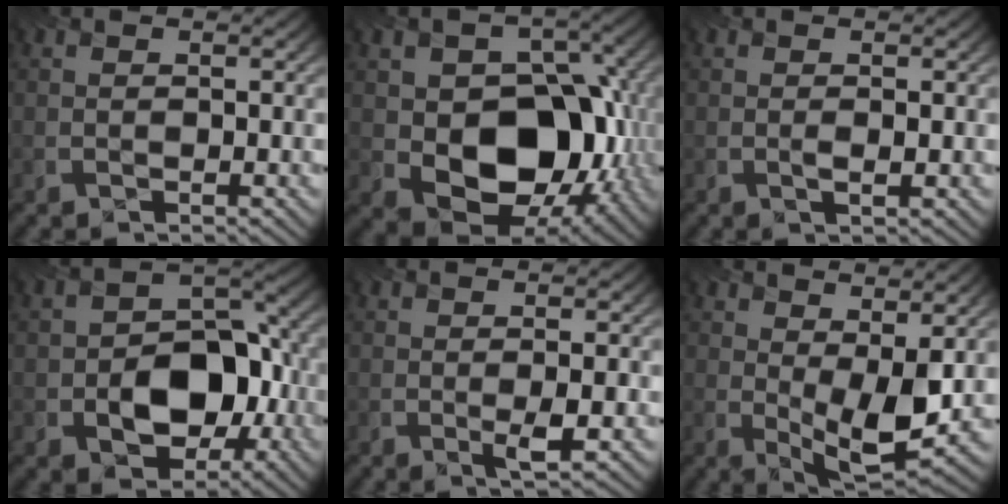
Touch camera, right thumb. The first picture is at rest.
{"total": 14.0, "force": [-1.8, 10.0, 9.6], "torque": [-0.138, -0.023, -0.025]}
{"total": 0.9, "force": [0.0, 0.2, 0.9], "torque": [-0.018, -0.003, -0.001]}
{"total": 10.1, "force": [-2.6, 6.8, 7.0], "torque": [-0.101, -0.002, -0.044]}
{"total": 2.1, "force": [-0.2, 0.3, 2.1], "torque": [-0.041, -0.004, -0.003]}
{"total": 8.0, "force": [1.2, 3.5, 7.0], "torque": [-0.126, -0.012, 0.027]}